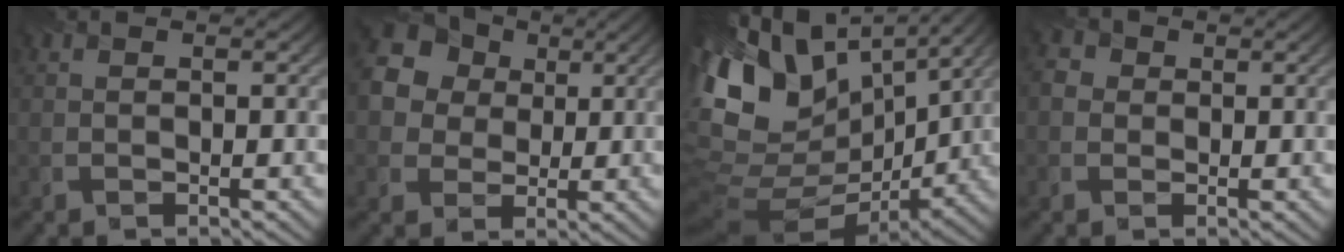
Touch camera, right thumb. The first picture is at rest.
{"total": 15.2, "force": [5.8, 12.5, 6.4], "torque": [-0.206, 0.034, 0.106]}
{"total": 15.2, "force": [4.0, 9.1, 11.5], "torque": [-0.256, 0.000, 0.071]}
{"total": 2.1, "force": [0.1, 2.0, 0.7], "torque": [-0.020, -0.002, -0.004]}